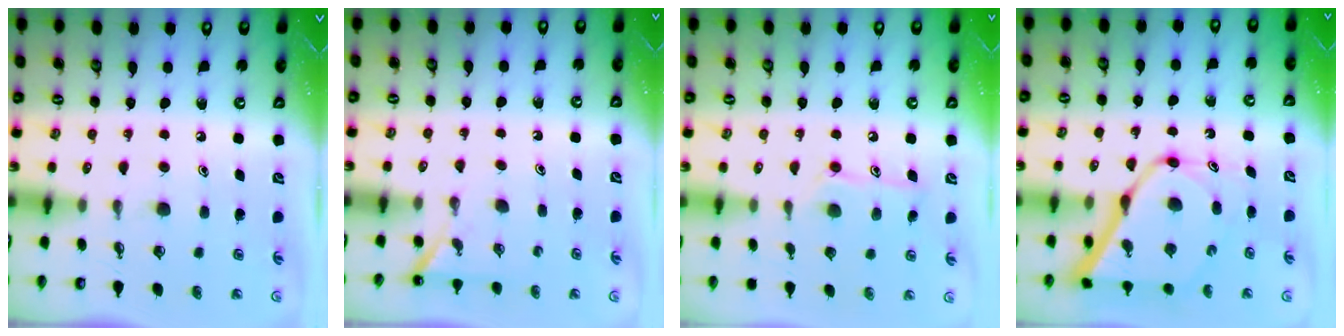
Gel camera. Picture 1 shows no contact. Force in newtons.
{"total": 2.3, "press": 2.3, "slide": 0.2}
{"total": 9.7, "press": 9.7, "slide": 0.7}
{"total": 14.0, "press": 14.0, "slide": 1.1}